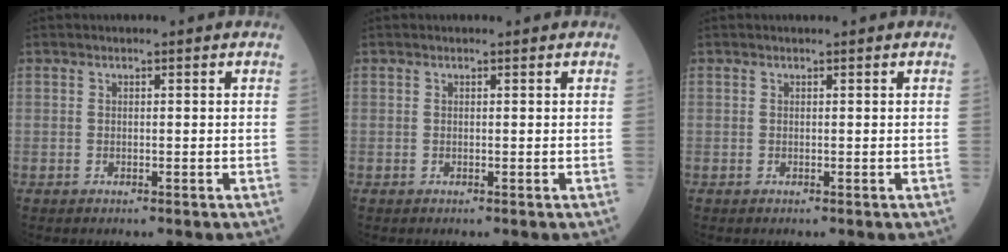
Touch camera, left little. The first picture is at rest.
{"total": 0.0}
{"total": 0.0}